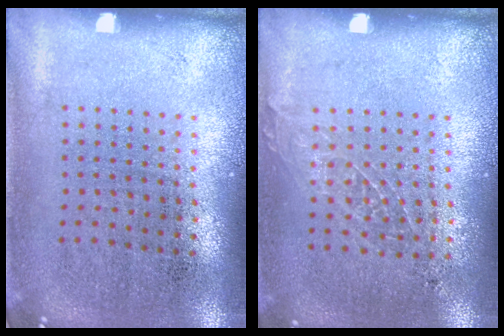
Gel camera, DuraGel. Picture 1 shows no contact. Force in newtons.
{"total": 0.8, "press": 0.8, "slide": 0.0}